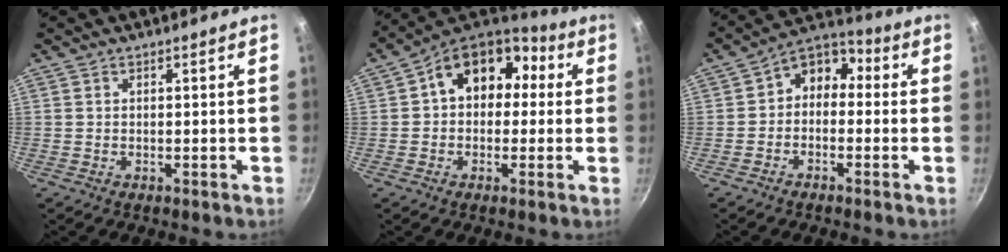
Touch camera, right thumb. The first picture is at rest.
{"total": 14.5, "force": [2.5, 11.0, 9.2], "torque": [-0.099, 0.037, 0.021]}
{"total": 7.7, "force": [-0.4, 6.1, 4.8], "torque": [-0.047, 0.037, -0.029]}